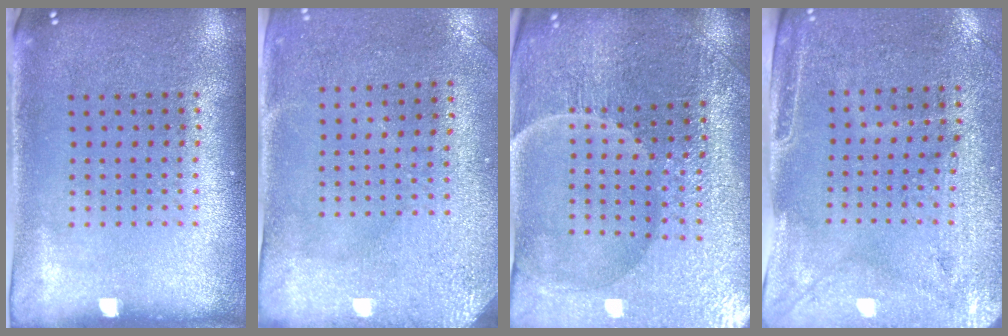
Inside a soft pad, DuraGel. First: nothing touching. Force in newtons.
{"total": 3.0, "press": 2.3, "slide": 1.9}
{"total": 4.2, "press": 4.1, "slide": 0.7}
{"total": 3.0, "press": 2.6, "slide": 1.5}